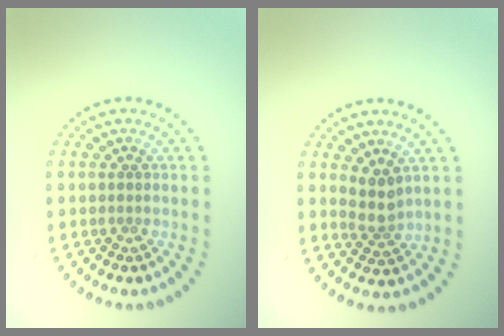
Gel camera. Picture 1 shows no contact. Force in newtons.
{"total": 2.3, "press": 1.9, "slide": 1.3}